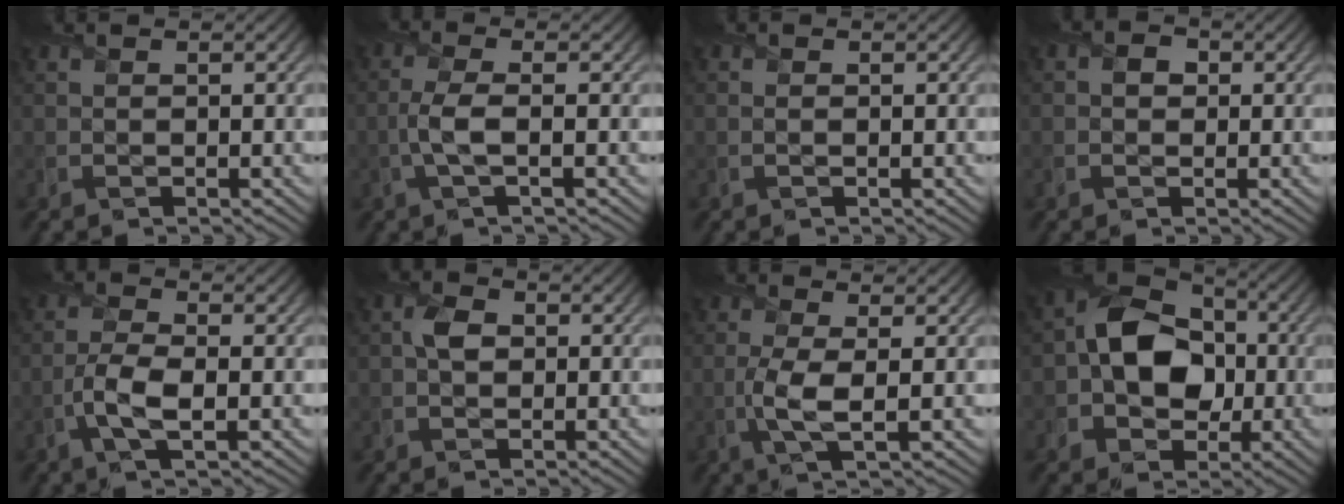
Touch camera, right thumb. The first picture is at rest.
{"total": 3.5, "force": [-0.7, 0.9, 3.3], "torque": [-0.078, 0.005, -0.023]}
{"total": 0.5, "force": [0.0, 0.3, 0.4], "torque": [-0.012, 0.001, 0.000]}
{"total": 1.6, "force": [0.2, 1.4, 0.7], "torque": [-0.014, 0.001, -0.005]}
{"total": 4.9, "force": [-1.5, 1.8, 4.3], "torque": [-0.098, 0.003, -0.039]}
{"total": 2.4, "force": [0.2, 1.8, 1.6], "torque": [-0.035, 0.003, -0.004]}
{"total": 4.5, "force": [-0.5, 1.3, 4.3], "torque": [-0.104, -0.001, -0.016]}
{"total": 10.3, "force": [-0.4, 7.9, 6.7], "torque": [-0.114, 0.012, -0.033]}